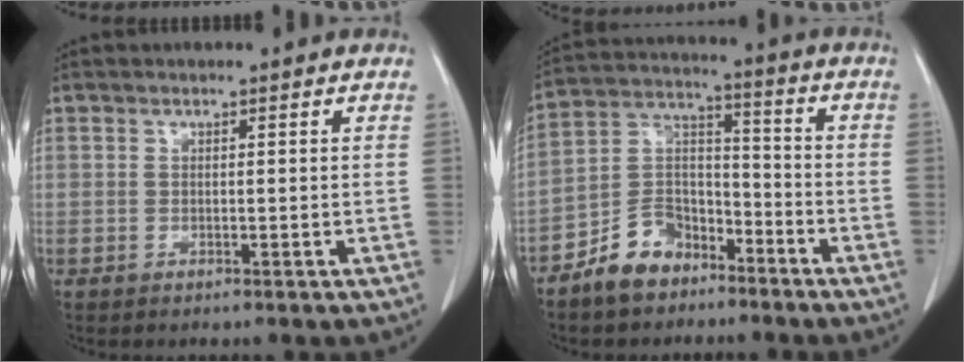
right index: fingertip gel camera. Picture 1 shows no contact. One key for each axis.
{"total": 9.4, "fx": -6.7, "fy": 5.6, "fz": 3.5, "tx": -0.074, "ty": 0.024, "tz": -0.125}